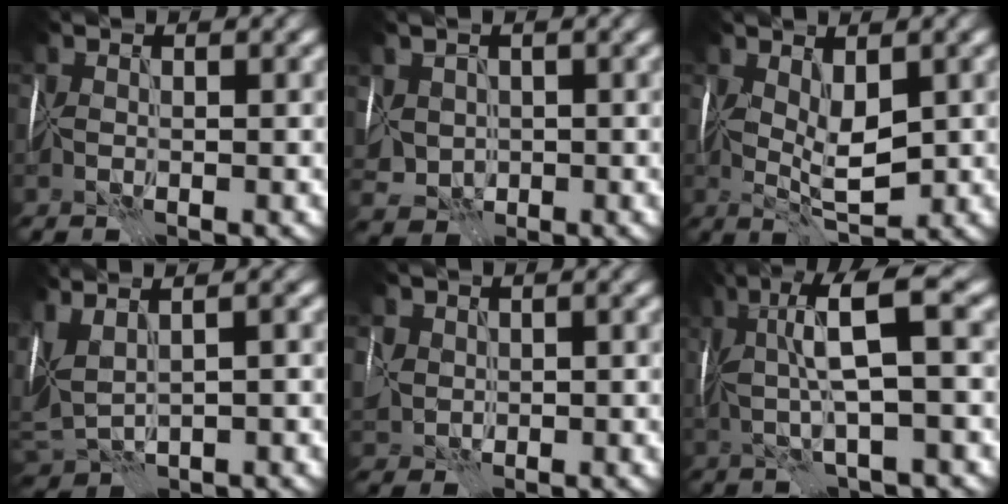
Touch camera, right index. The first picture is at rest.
{"total": 3.0, "force": [0.5, 2.6, 1.3], "torque": [-0.032, 0.001, 0.015]}
{"total": 4.1, "force": [0.6, 1.9, 3.6], "torque": [-0.071, -0.004, 0.015]}
{"total": 5.3, "force": [0.0, 2.3, 4.7], "torque": [-0.094, 0.005, 0.012]}
{"total": 4.4, "force": [0.5, 3.7, 2.2], "torque": [-0.052, 0.012, 0.006]}
{"total": 6.9, "force": [1.6, 1.1, 6.6], "torque": [-0.127, 0.013, 0.025]}